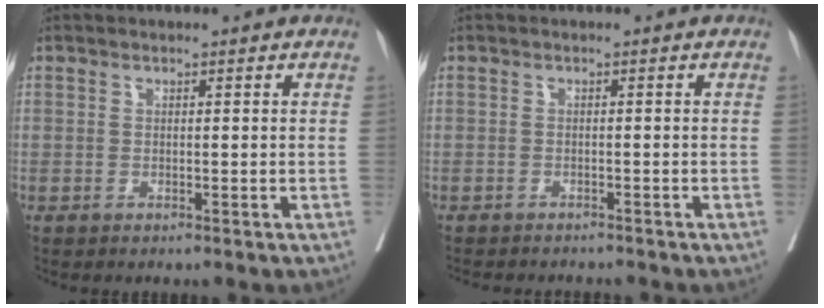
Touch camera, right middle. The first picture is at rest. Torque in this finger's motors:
{"motor_torque": [0.10, -0.12, 0.00, 0.00]}